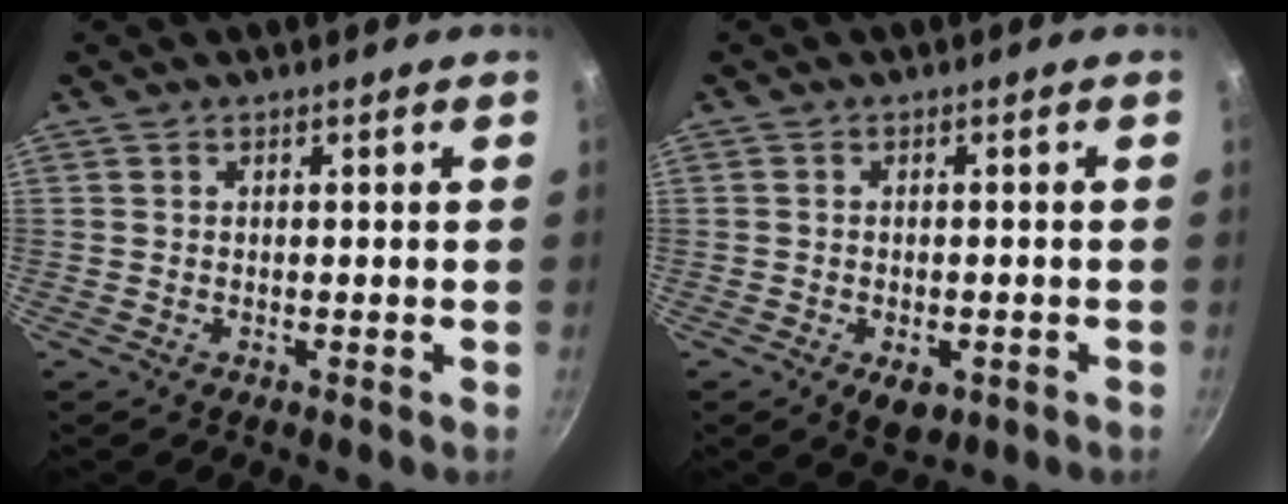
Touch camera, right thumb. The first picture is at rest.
{"total": 4.7, "force": [-1.9, 2.7, 3.3], "torque": [-0.038, 0.005, -0.019]}